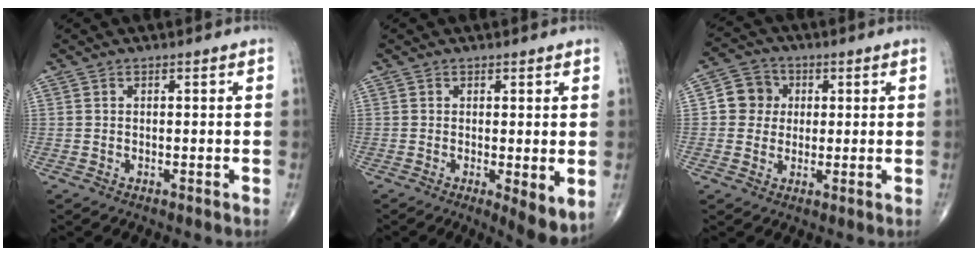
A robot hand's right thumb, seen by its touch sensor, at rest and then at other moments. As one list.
[{"total": 5.5, "force": [-0.7, 1.6, 5.2], "torque": [-0.078, -0.018, -0.011]}, {"total": 6.4, "force": [0.8, 6.1, 2.0], "torque": [-0.003, 0.008, 0.003]}]